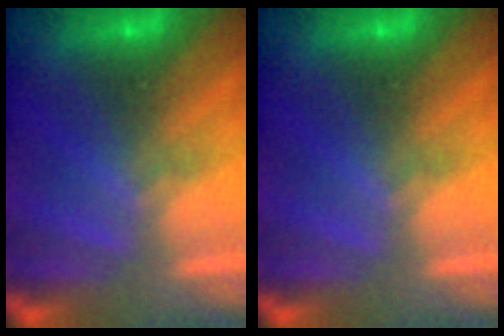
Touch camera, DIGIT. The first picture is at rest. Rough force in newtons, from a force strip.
{"total": 0.0}